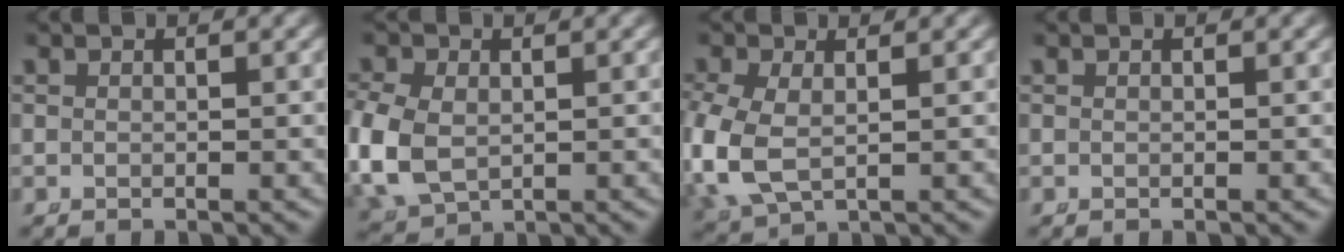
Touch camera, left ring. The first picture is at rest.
{"total": 5.4, "force": [-0.6, 4.4, 3.0], "torque": [-0.103, -0.032, 0.011]}
{"total": 5.3, "force": [-0.4, 3.9, 3.5], "torque": [-0.123, -0.026, 0.013]}
{"total": 0.0}